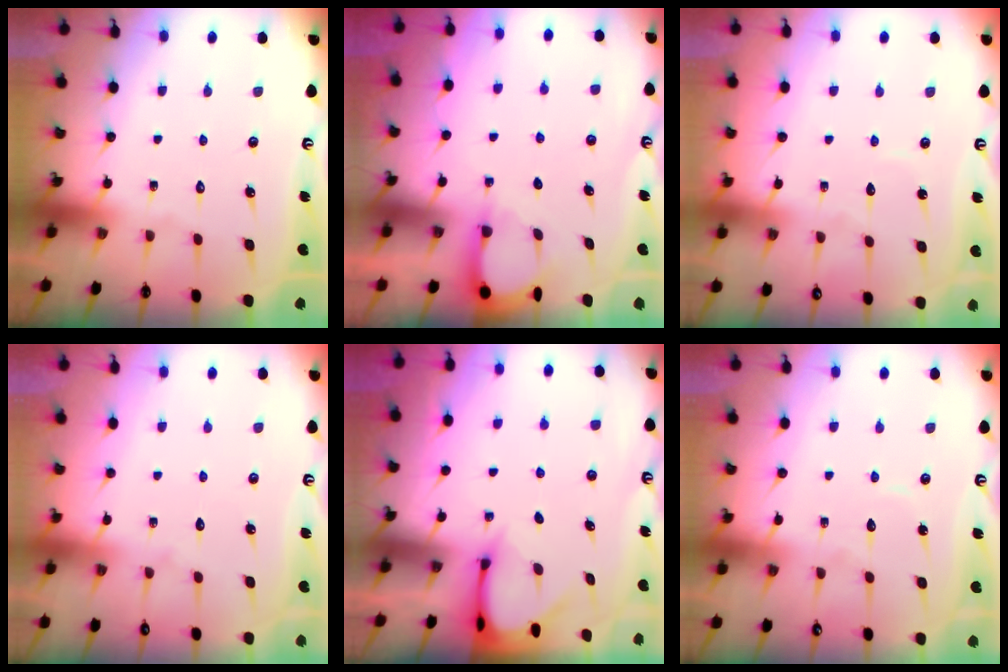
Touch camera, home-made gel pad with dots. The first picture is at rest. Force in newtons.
{"total": 3.2, "press": 3.2, "slide": 0.3}
{"total": 2.4, "press": 2.4, "slide": 0.3}
{"total": 2.9, "press": 2.9, "slide": 0.4}
{"total": 3.0, "press": 3.0, "slide": 0.3}
{"total": 5.6, "press": 5.6, "slide": 0.3}